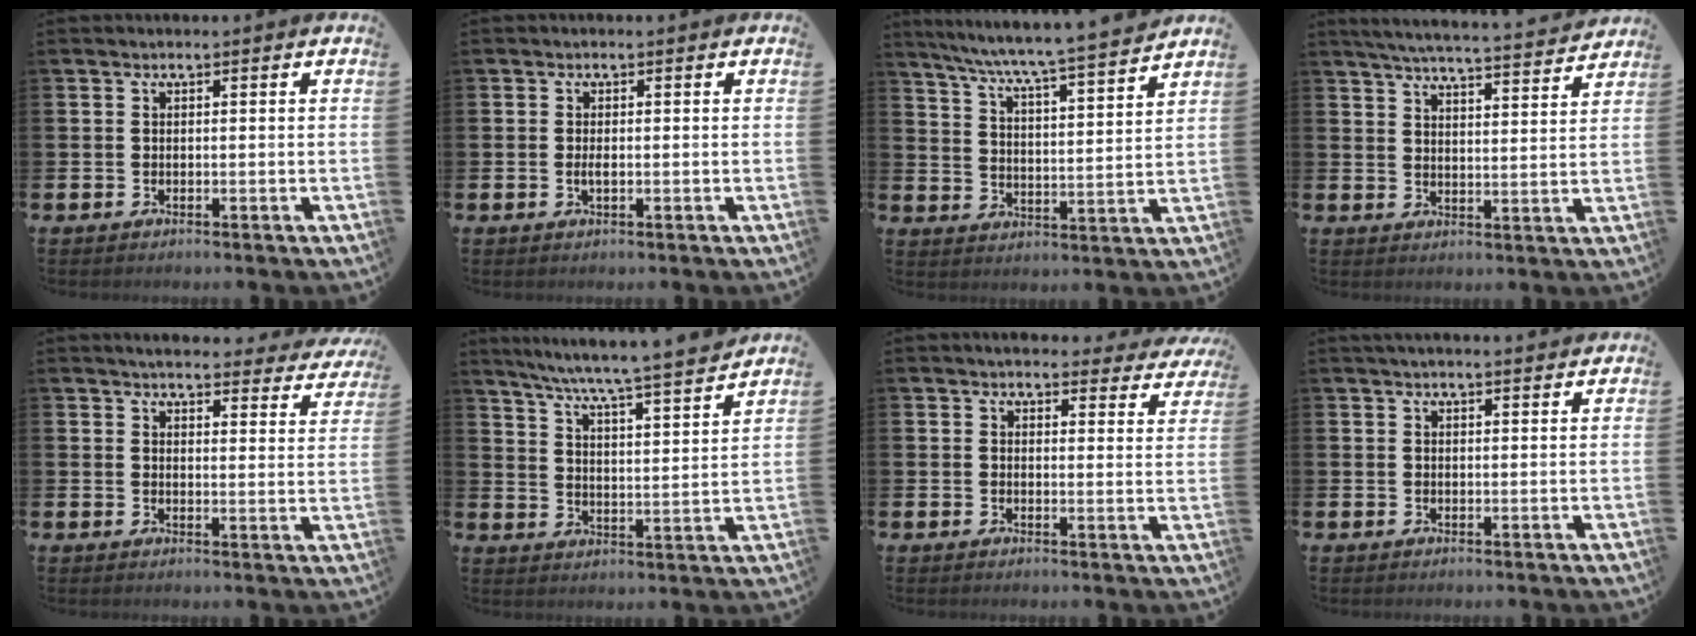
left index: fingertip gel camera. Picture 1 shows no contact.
{"total": 1.1, "force": [-0.1, 0.4, 1.0], "torque": [-0.025, 0.004, -0.002]}
{"total": 7.2, "force": [6.8, -0.5, 2.3], "torque": [-0.077, -0.052, 0.115]}
{"total": 5.7, "force": [5.6, -0.1, 1.3], "torque": [-0.042, -0.040, 0.097]}
{"total": 3.8, "force": [3.7, 0.4, 0.6], "torque": [-0.015, -0.027, 0.063]}
{"total": 7.2, "force": [6.7, -0.5, 2.6], "torque": [-0.080, -0.051, 0.113]}
{"total": 3.6, "force": [3.4, 0.8, 0.1], "torque": [-0.003, -0.020, 0.061]}
{"total": 2.1, "force": [2.0, 0.0, 0.5], "torque": [-0.013, -0.005, 0.036]}